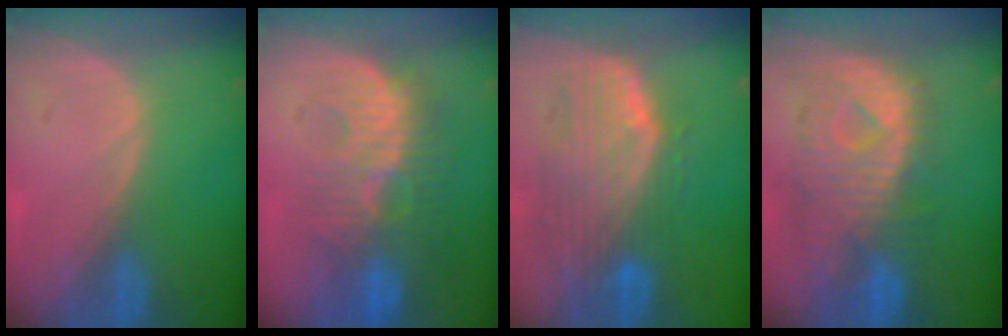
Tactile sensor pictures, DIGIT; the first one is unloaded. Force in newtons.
{"total": 9.6, "press": 9.3, "slide": 2.2}
{"total": 10.5, "press": 9.0, "slide": 5.4}
{"total": 10.7, "press": 9.6, "slide": 4.7}